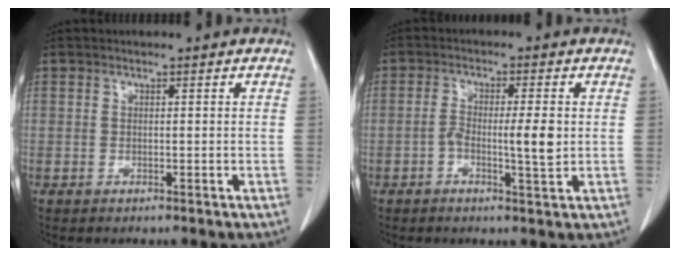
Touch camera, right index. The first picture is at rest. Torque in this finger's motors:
{"motor_torque": [0.06, -0.03, 0.00, 0.01]}